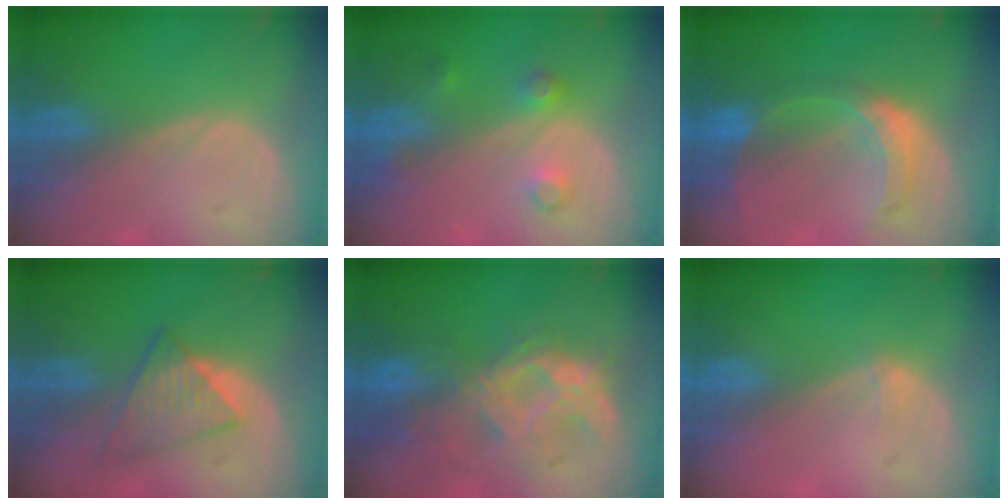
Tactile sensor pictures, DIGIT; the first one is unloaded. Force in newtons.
{"total": 3.6, "press": 3.3, "slide": 1.4}
{"total": 7.6, "press": 6.7, "slide": 3.6}
{"total": 6.0, "press": 5.9, "slide": 0.7}
{"total": 9.7, "press": 8.9, "slide": 3.9}
{"total": 1.1, "press": 0.8, "slide": 0.7}